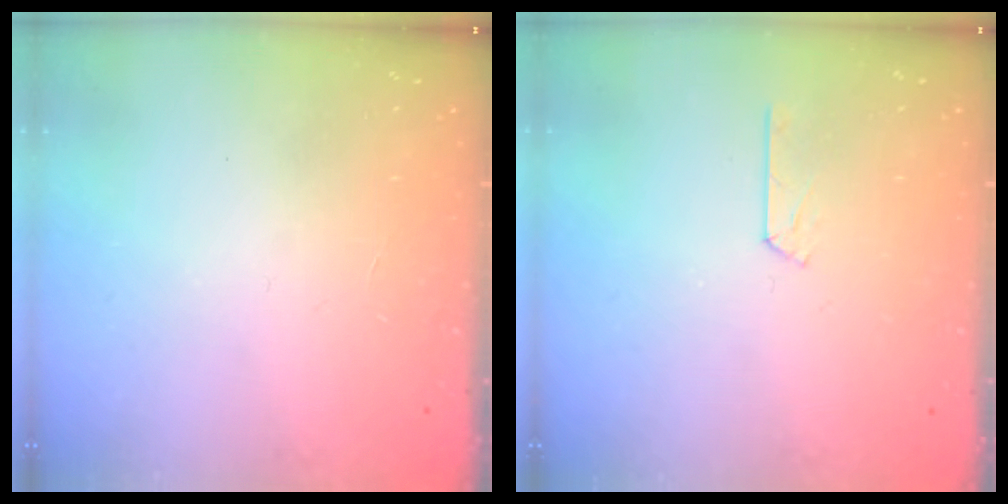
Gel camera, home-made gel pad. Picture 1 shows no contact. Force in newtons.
{"total": 2.8, "press": 2.8, "slide": 0.3}